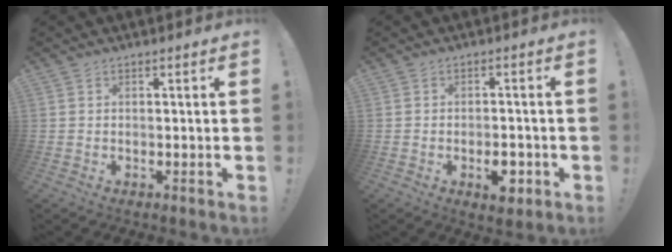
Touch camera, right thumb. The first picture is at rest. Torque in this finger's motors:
{"motor_torque": [1.43, 1.56, 0.64, -0.68, 0.09]}